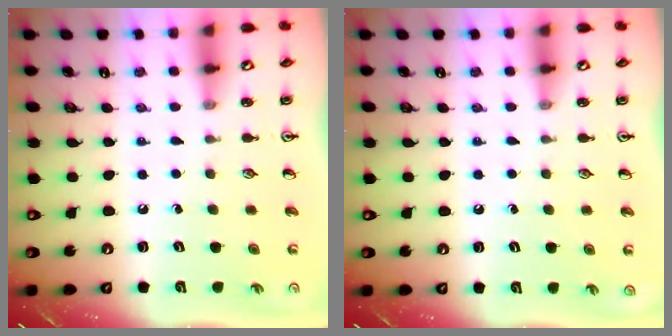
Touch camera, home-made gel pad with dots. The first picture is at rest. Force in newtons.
{"total": 0.0}